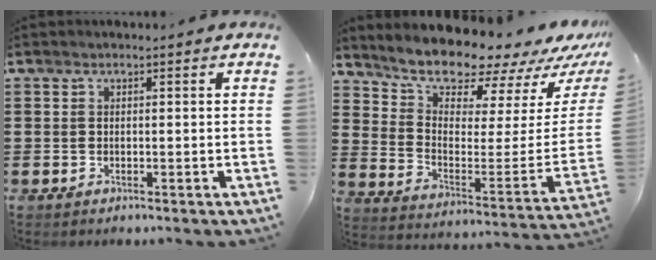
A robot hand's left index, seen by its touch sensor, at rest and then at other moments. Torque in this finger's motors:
{"motor_torque": [2.14, 0.00, 1.05, 0.21]}